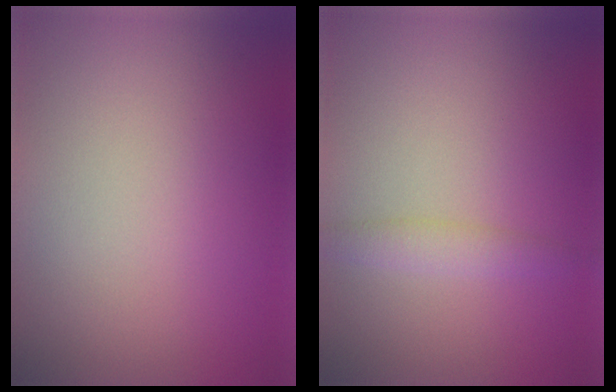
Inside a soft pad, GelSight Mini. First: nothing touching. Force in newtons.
{"total": 1.7, "press": 1.6, "slide": 0.2}